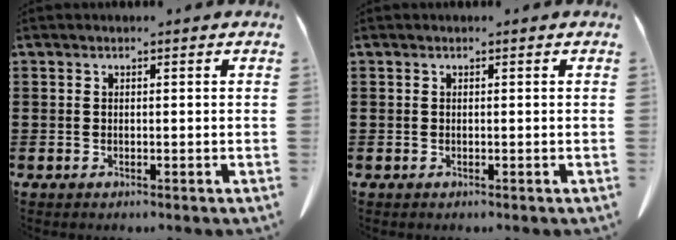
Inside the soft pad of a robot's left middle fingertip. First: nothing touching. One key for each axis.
{"total": 0.0}